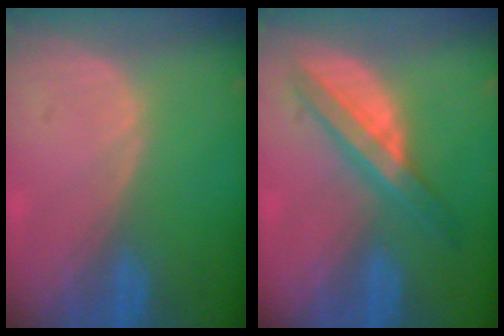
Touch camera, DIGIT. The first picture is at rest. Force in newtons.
{"total": 5.9, "press": 5.9, "slide": 0.1}